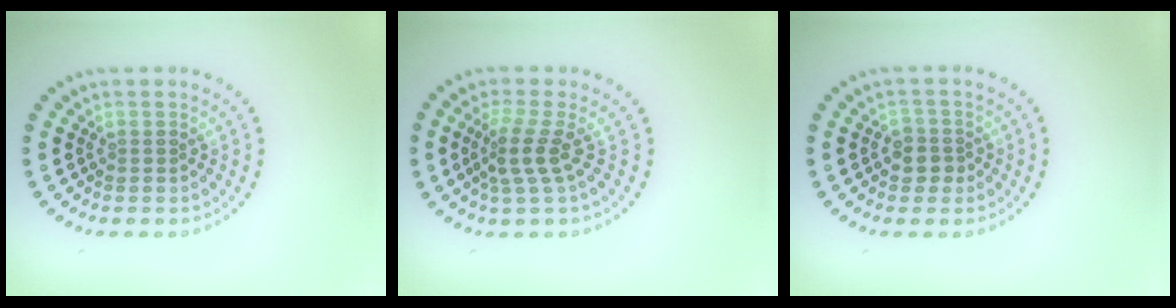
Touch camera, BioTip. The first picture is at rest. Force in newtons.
{"total": 2.8, "press": 1.9, "slide": 2.0}
{"total": 1.9, "press": 1.7, "slide": 0.9}